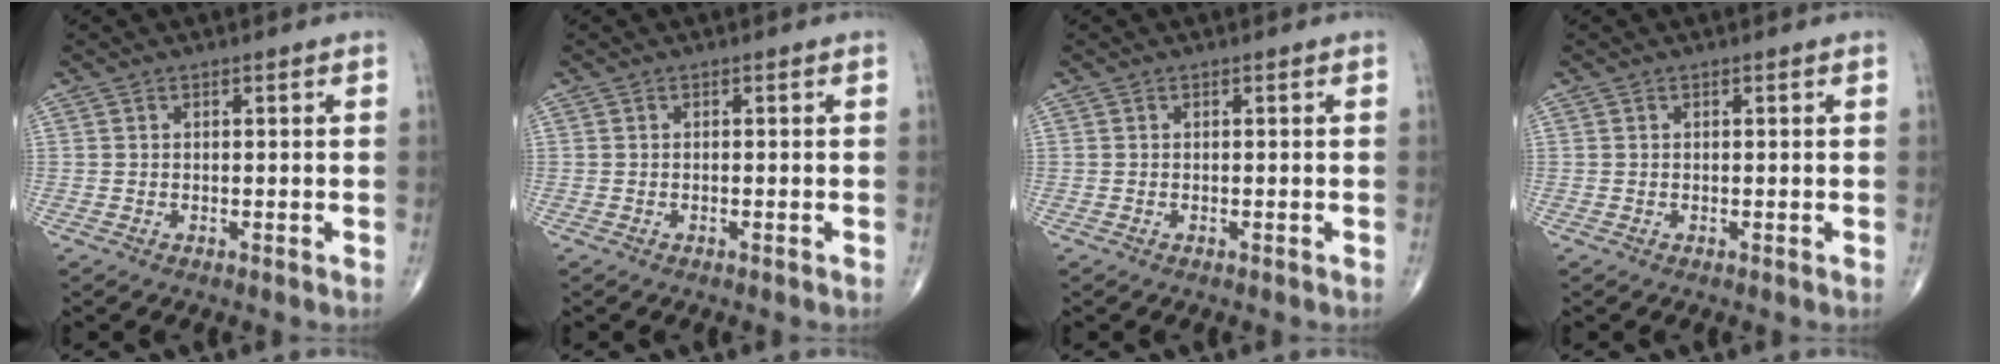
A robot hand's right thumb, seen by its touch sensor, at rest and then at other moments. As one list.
[{"total": 0.0}, {"total": 0.0}, {"total": 0.0}]